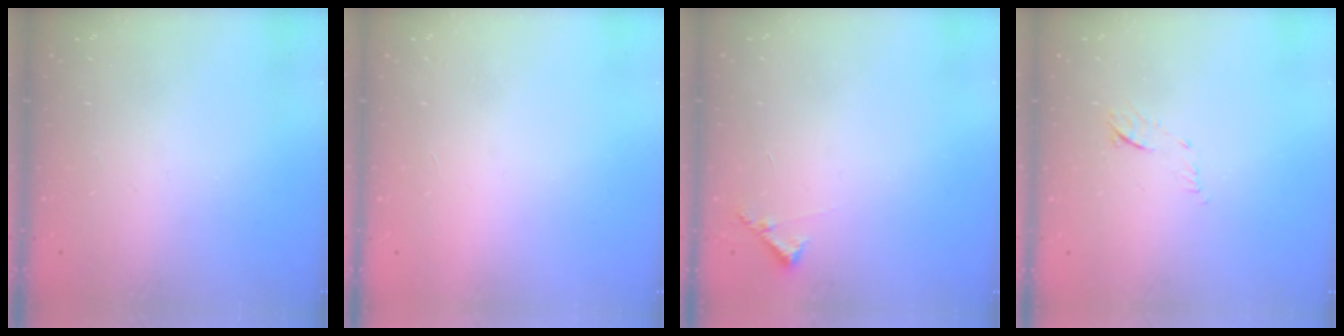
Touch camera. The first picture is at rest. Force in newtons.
{"total": 1.7, "press": 1.7, "slide": 0.1}
{"total": 6.4, "press": 6.4, "slide": 0.5}
{"total": 8.0, "press": 7.9, "slide": 1.0}